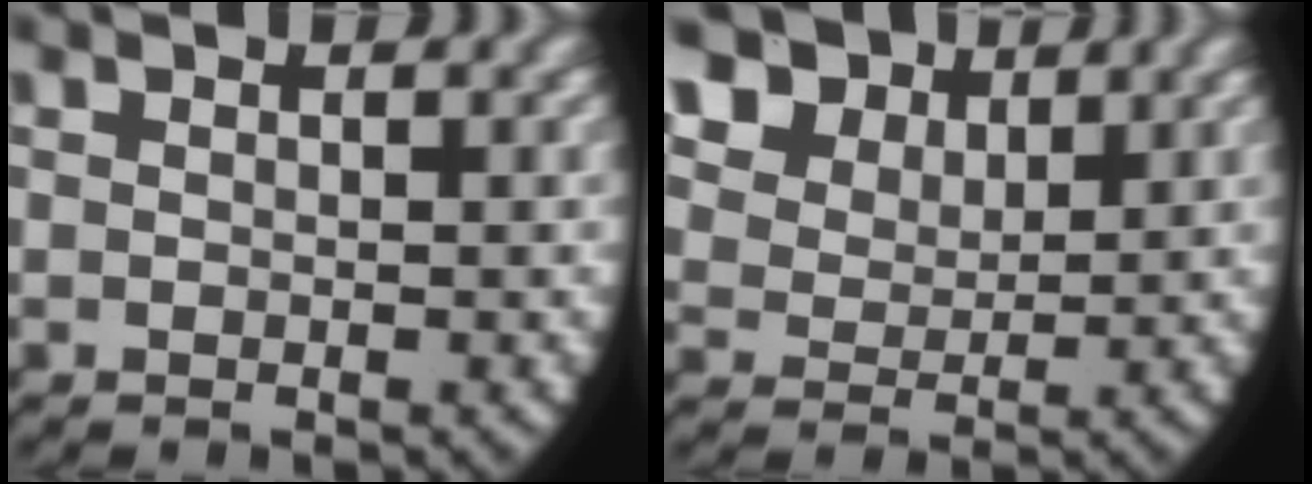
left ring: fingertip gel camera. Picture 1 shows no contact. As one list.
[{"total": 9.1, "force": [4.5, 6.6, 4.4], "torque": [-0.094, 0.008, 0.066]}]